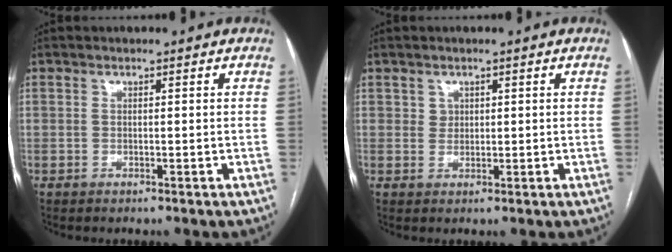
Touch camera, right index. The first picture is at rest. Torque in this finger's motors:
{"motor_torque": [-0.07, 0.00, -0.03, 0.00]}